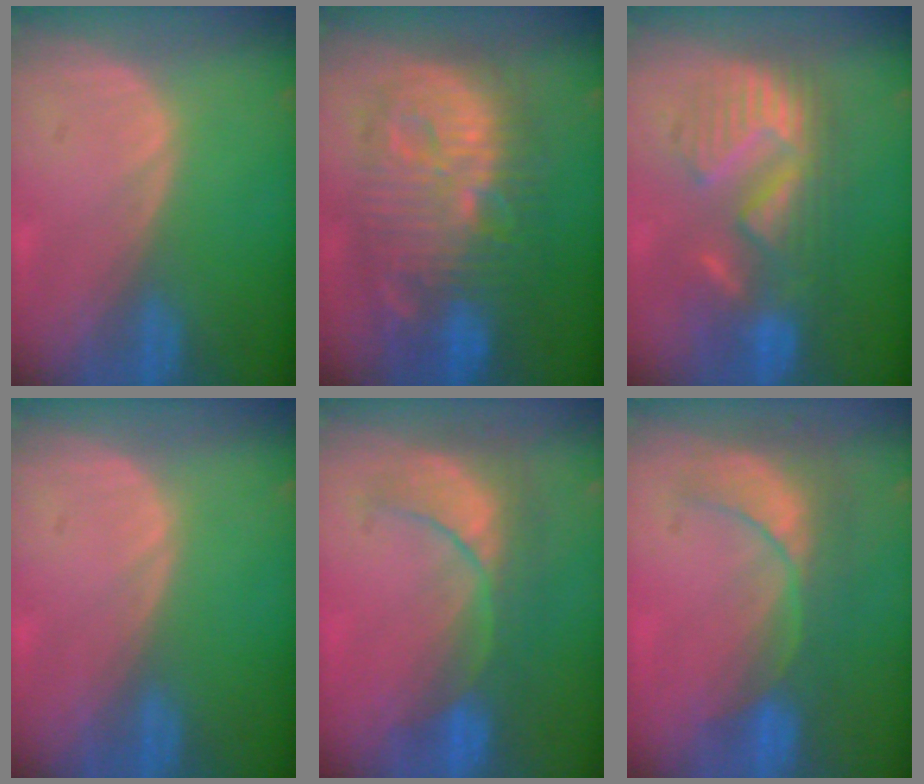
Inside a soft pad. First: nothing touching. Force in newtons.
{"total": 13.5, "press": 13.5, "slide": 1.3}
{"total": 9.6, "press": 9.6, "slide": 0.3}
{"total": 0.0}
{"total": 8.0, "press": 7.9, "slide": 1.3}
{"total": 8.9, "press": 7.7, "slide": 4.5}